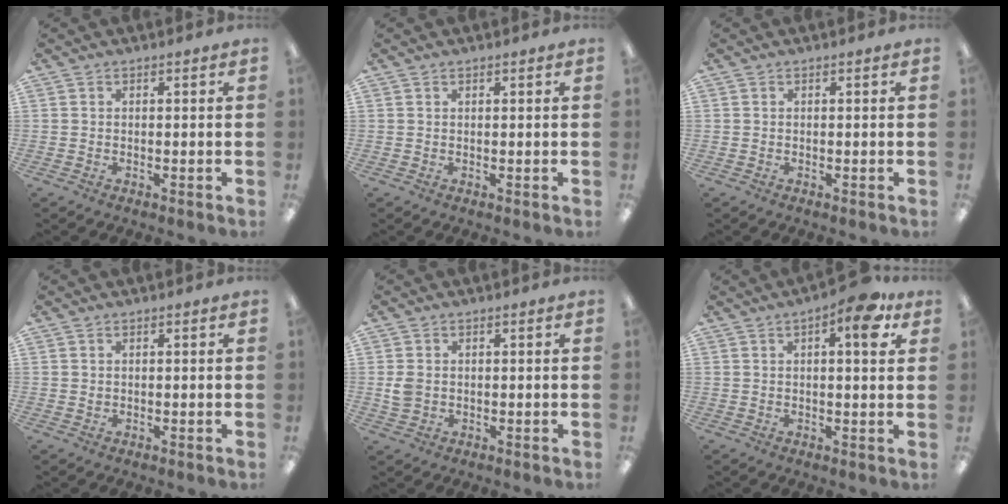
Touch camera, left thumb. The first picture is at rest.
{"total": 0.6, "force": [0.4, 0.2, 0.4], "torque": [-0.006, 0.003, 0.006]}
{"total": 0.0}
{"total": 0.7, "force": [0.4, 0.5, 0.3], "torque": [-0.007, 0.003, 0.006]}
{"total": 3.3, "force": [0.3, 2.6, 1.9], "torque": [-0.027, 0.002, 0.005]}
{"total": 8.2, "force": [3.7, 2.6, 6.8], "torque": [-0.098, -0.006, 0.055]}